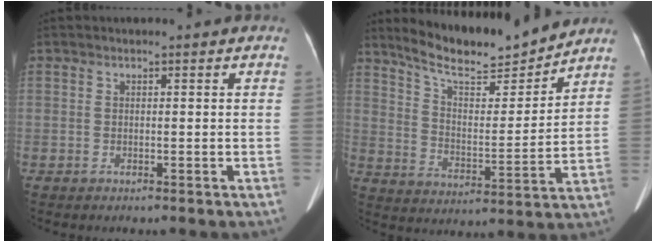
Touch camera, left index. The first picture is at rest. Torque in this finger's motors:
{"motor_torque": [0.18, -0.59, 0.04, 0.05]}